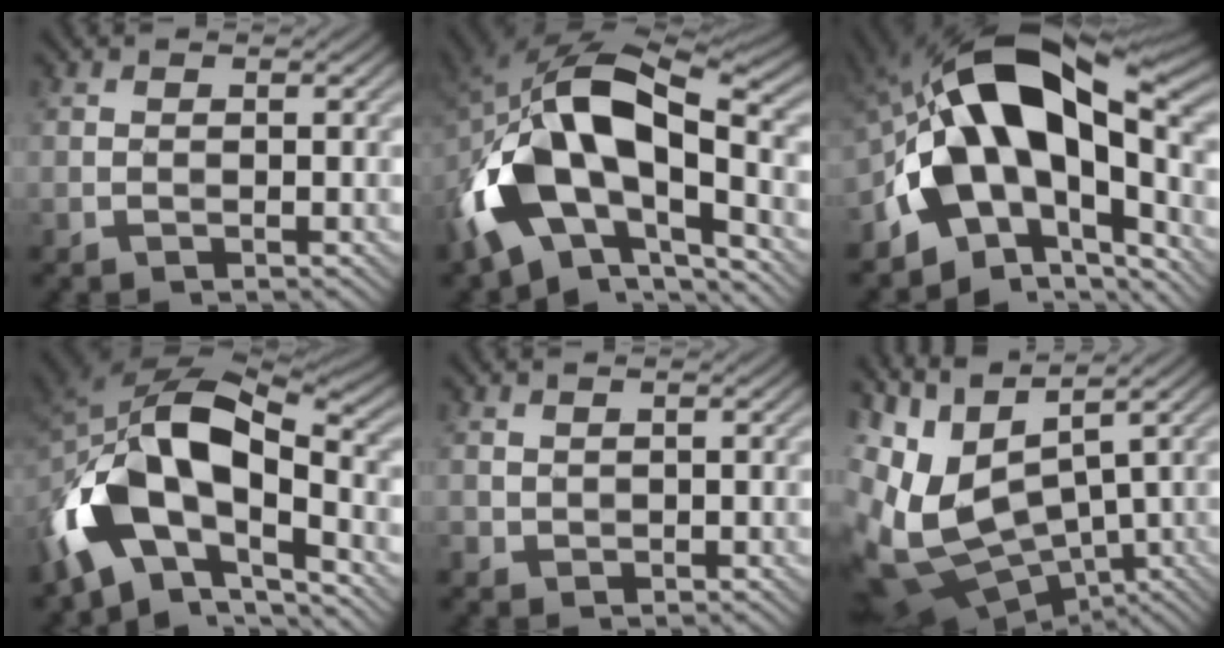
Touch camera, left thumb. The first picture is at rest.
{"total": 17.3, "force": [-4.0, 10.0, 13.5], "torque": [-0.268, -0.011, -0.074]}
{"total": 17.0, "force": [-1.9, 10.3, 13.5], "torque": [-0.223, 0.018, -0.041]}
{"total": 15.9, "force": [-4.7, 9.2, 12.1], "torque": [-0.231, -0.012, -0.093]}
{"total": 1.0, "force": [0.3, 0.9, -0.2], "torque": [0.001, -0.005, 0.009]}
{"total": 13.4, "force": [0.0, 7.6, 11.1], "torque": [-0.278, -0.023, 0.029]}